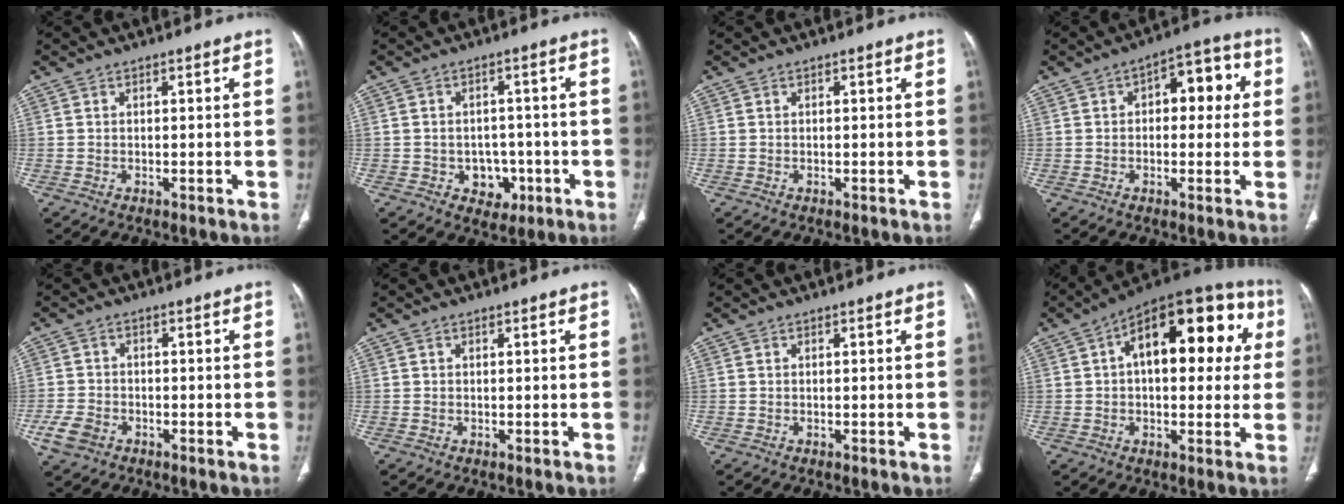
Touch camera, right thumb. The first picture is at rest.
{"total": 5.7, "force": [-1.8, 4.7, 2.5], "torque": [-0.004, 0.017, -0.016]}
{"total": 0.0}
{"total": 9.6, "force": [1.8, 5.4, 7.7], "torque": [-0.055, 0.024, 0.015]}
{"total": 5.0, "force": [-2.4, 3.6, 2.5], "torque": [-0.051, 0.010, -0.040]}
{"total": 0.0}
{"total": 0.0}
{"total": 22.1, "force": [5.1, 11.1, 18.4], "torque": [-0.215, 0.038, 0.063]}